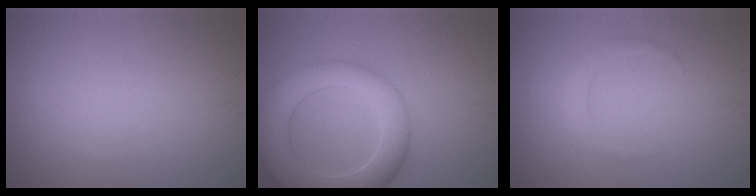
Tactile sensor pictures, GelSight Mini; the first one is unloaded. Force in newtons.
{"total": 7.8, "press": 7.8, "slide": 0.5}
{"total": 1.5, "press": 1.5, "slide": 0.1}